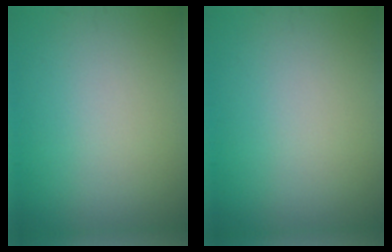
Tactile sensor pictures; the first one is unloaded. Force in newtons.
{"total": 0.0}